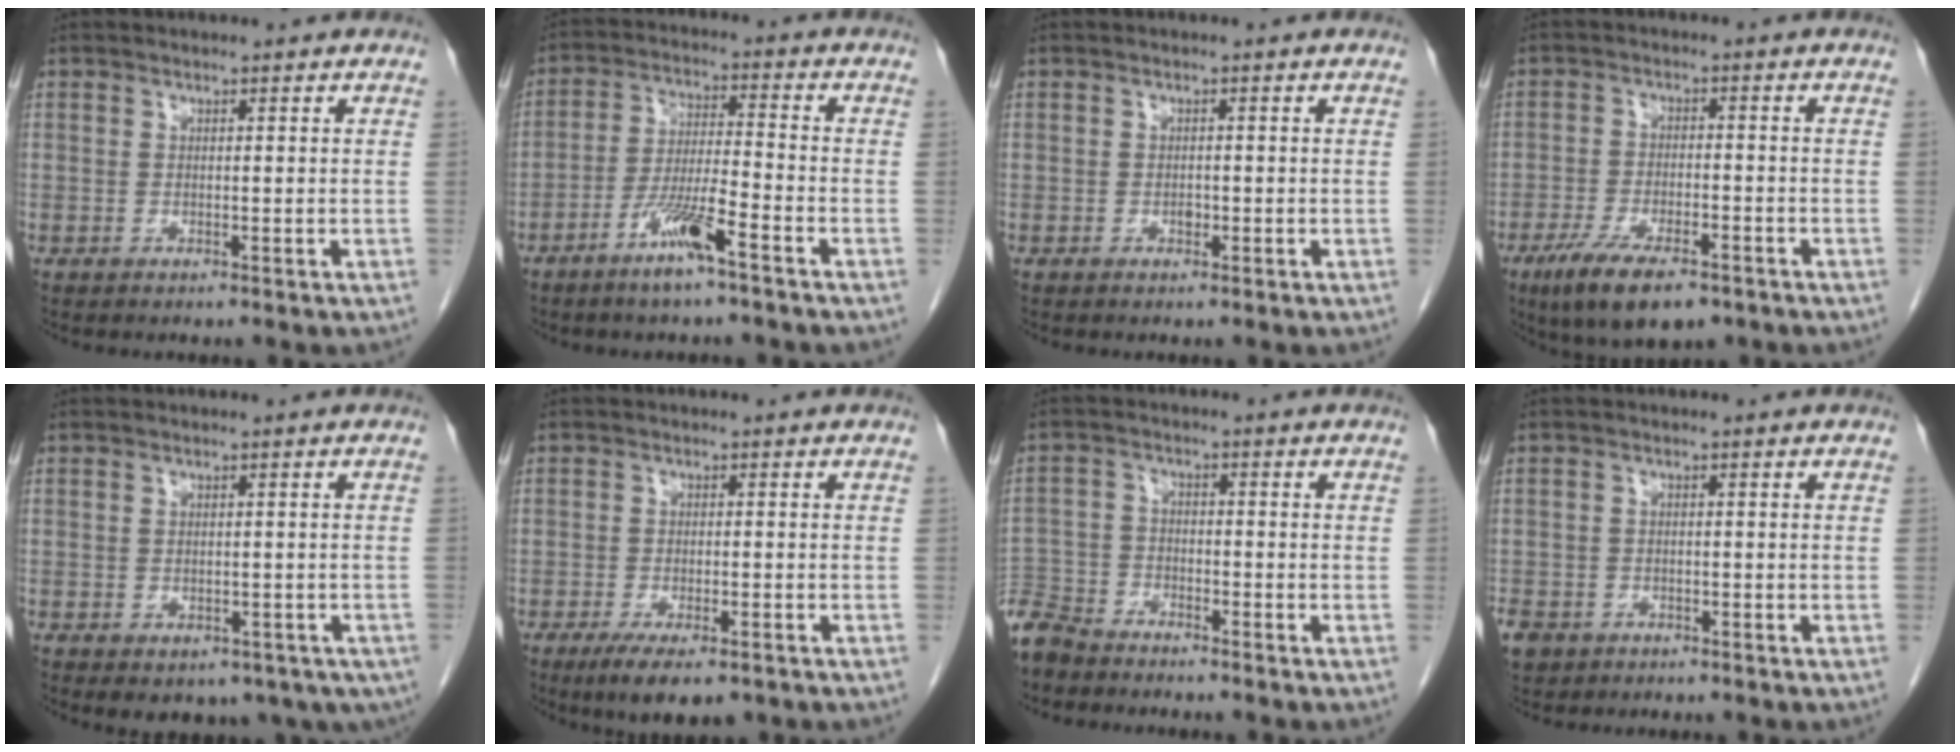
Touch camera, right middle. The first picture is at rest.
{"total": 7.8, "force": [-4.8, 0.4, 6.1], "torque": [-0.125, -0.003, -0.092]}
{"total": 0.9, "force": [-0.4, 0.5, 0.6], "torque": [-0.009, 0.002, -0.005]}
{"total": 10.2, "force": [-6.7, 3.1, 6.9], "torque": [-0.123, -0.016, -0.109]}
{"total": 11.4, "force": [-6.1, 7.5, 6.1], "torque": [-0.092, -0.007, -0.067]}
{"total": 7.0, "force": [-4.7, 2.1, 4.7], "torque": [-0.074, -0.014, -0.070]}
{"total": 6.6, "force": [-6.2, 2.0, 1.0], "torque": [-0.022, -0.014, -0.123]}
{"total": 6.4, "force": [-3.8, 4.8, 2.0], "torque": [-0.060, -0.005, -0.060]}